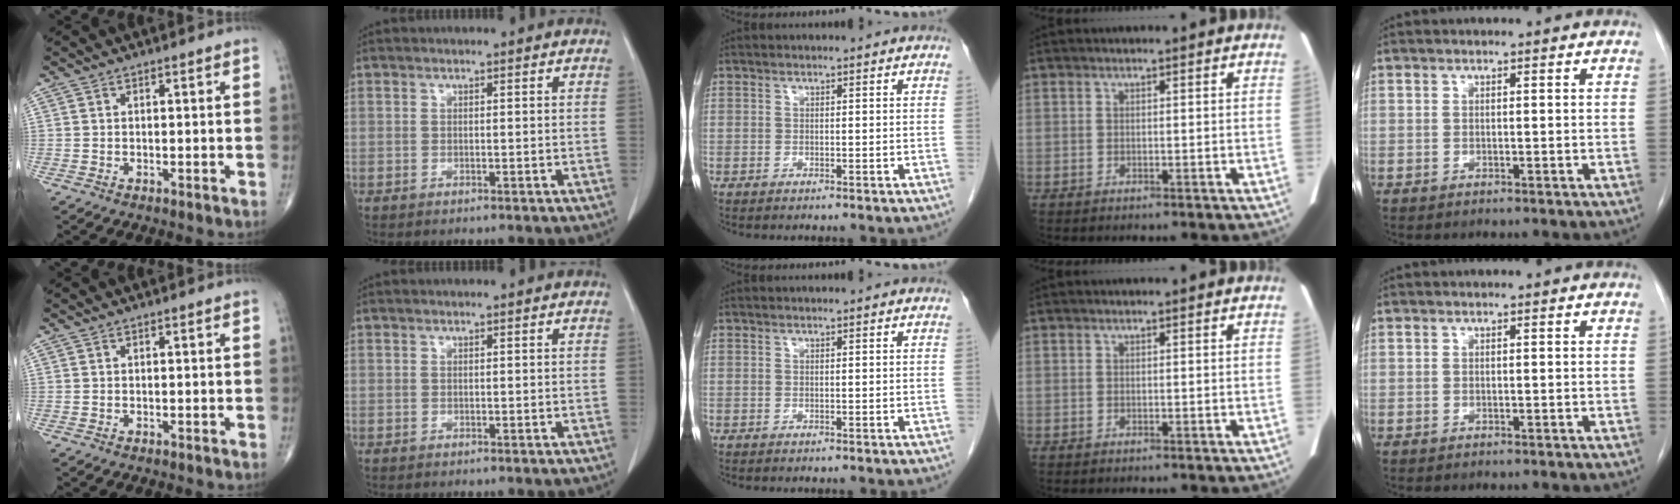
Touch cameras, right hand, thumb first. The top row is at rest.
{}